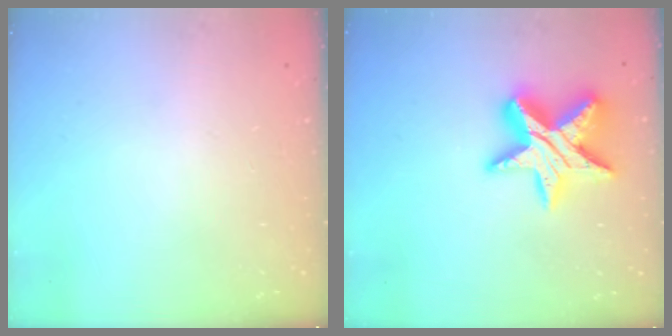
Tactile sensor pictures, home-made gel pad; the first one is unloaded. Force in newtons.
{"total": 16.2, "press": 16.2, "slide": 1.1}